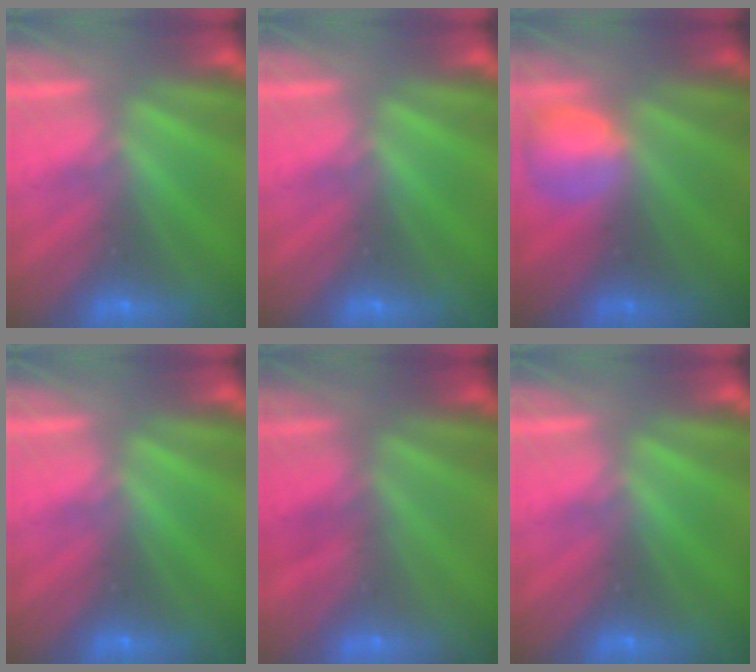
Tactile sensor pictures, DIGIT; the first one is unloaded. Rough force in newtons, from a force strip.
{"total": 0.0}
{"total": 2.4}
{"total": 0.0}
{"total": 1.9}
{"total": 0.0}